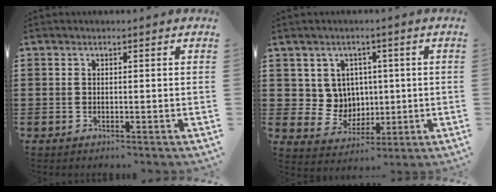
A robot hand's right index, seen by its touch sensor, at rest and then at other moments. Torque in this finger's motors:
{"motor_torque": [0.21, 0.59, 0.02, -0.01]}